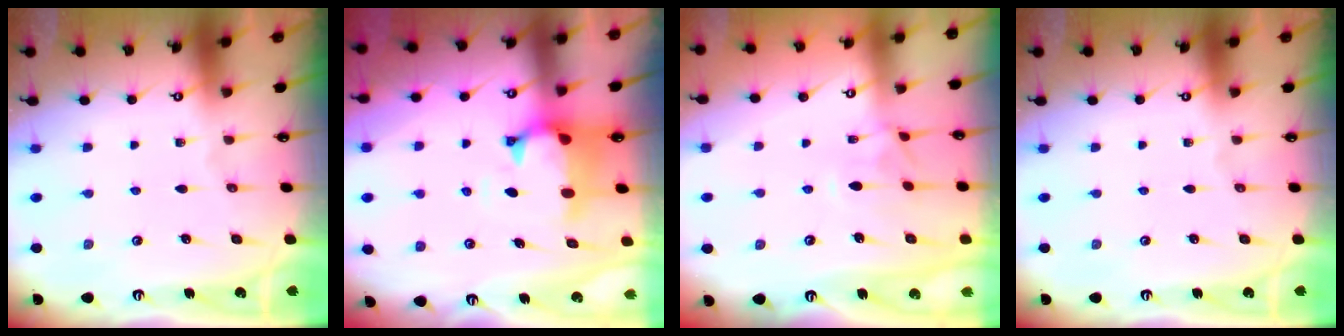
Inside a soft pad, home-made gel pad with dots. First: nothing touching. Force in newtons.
{"total": 1.1, "press": 0.1, "slide": 1.1}
{"total": 0.8, "press": 0.1, "slide": 0.7}
{"total": 0.0}